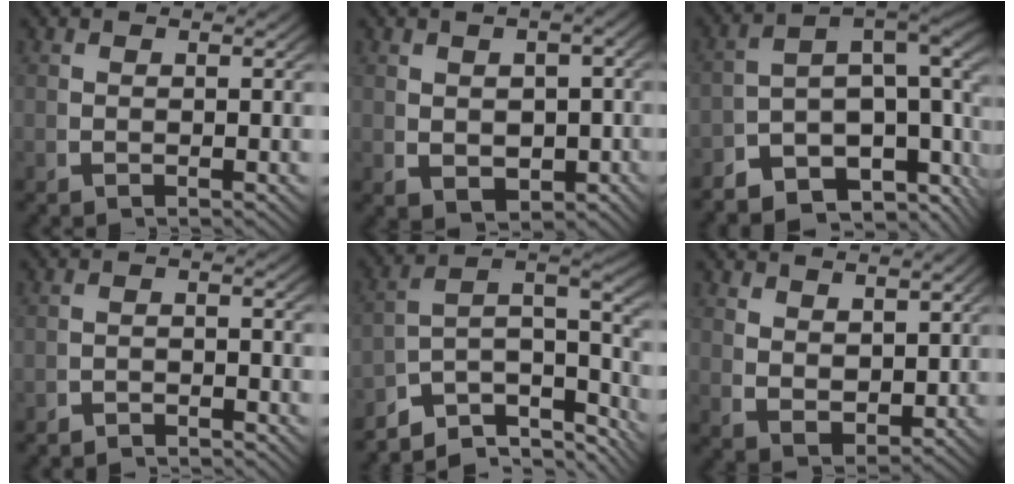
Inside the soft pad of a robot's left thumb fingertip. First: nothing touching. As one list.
[{"total": 4.3, "force": [-0.4, 3.1, 2.9], "torque": [-0.060, -0.030, 0.015]}, {"total": 12.8, "force": [-0.7, 8.6, 9.5], "torque": [-0.137, -0.011, -0.032]}, {"total": 2.6, "force": [-2.5, 0.3, 0.2], "torque": [0.004, -0.010, -0.043]}, {"total": 11.7, "force": [-2.6, 8.2, 8.0], "torque": [-0.162, -0.036, -0.039]}, {"total": 3.6, "force": [1.6, 2.2, 2.3], "torque": [-0.043, -0.020, 0.049]}]